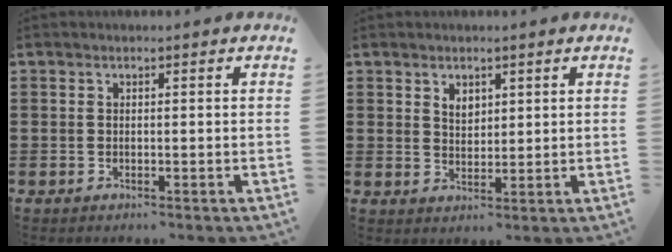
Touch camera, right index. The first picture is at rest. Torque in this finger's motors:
{"motor_torque": [0.07, -0.06, 0.03, 0.02]}